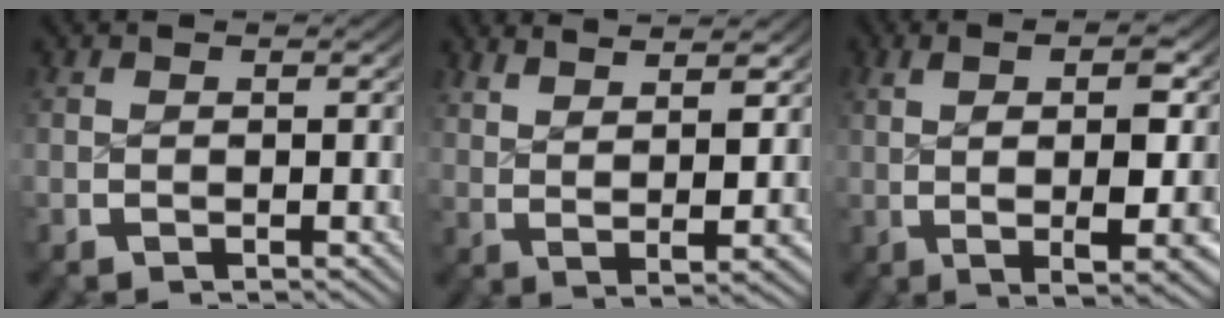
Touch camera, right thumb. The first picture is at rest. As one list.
[{"total": 5.5, "force": [3.1, 1.4, 4.3], "torque": [-0.065, -0.001, 0.062]}, {"total": 10.5, "force": [0.2, 3.4, 9.9], "torque": [-0.142, -0.004, 0.014]}]